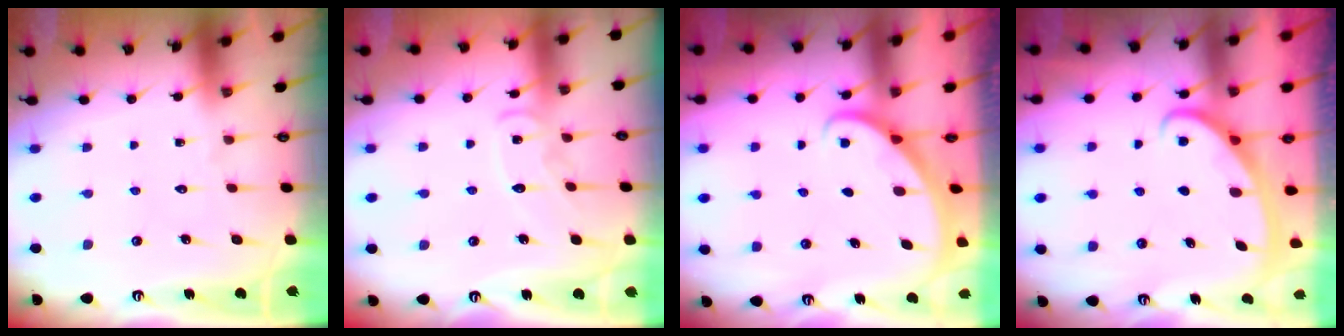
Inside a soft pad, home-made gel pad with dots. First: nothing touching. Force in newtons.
{"total": 8.2, "press": 8.2, "slide": 0.2}
{"total": 1.9, "press": 1.9, "slide": 0.1}
{"total": 2.9, "press": 2.9, "slide": 0.3}